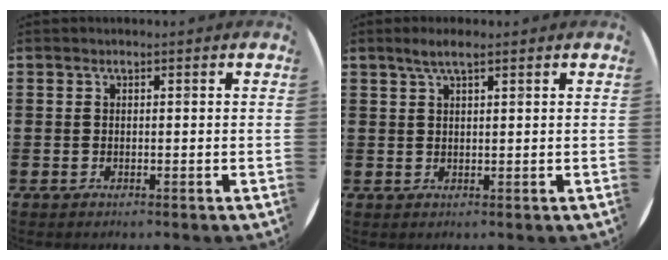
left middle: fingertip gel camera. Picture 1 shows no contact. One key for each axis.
{"total": 2.5, "fx": 1.7, "fy": 0.4, "fz": 1.8, "tx": -0.036, "ty": 0.006, "tz": 0.030}